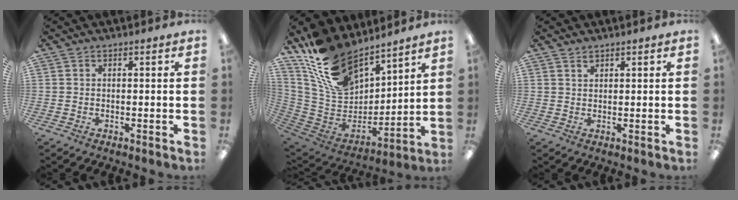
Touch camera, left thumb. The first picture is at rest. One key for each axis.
{"total": 20.1, "fx": 14.6, "fy": 10.4, "fz": 9.1, "tx": -0.190, "ty": -0.083, "tz": 0.275}
{"total": 1.5, "fx": 1.3, "fy": 0.5, "fz": 0.5, "tx": -0.004, "ty": -0.004, "tz": 0.023}